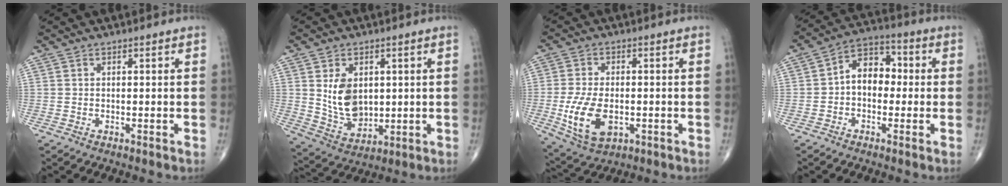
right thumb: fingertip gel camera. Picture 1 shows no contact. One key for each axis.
{"total": 9.8, "fx": 1.7, "fy": 6.9, "fz": 6.8, "tx": -0.093, "ty": -0.019, "tz": 0.048}
{"total": 11.2, "fx": -2.5, "fy": 6.4, "fz": 8.9, "tx": -0.170, "ty": -0.006, "tz": -0.034}
{"total": 8.6, "fx": -0.4, "fy": 6.1, "fz": 6.0, "tx": -0.064, "ty": 0.033, "tz": -0.022}